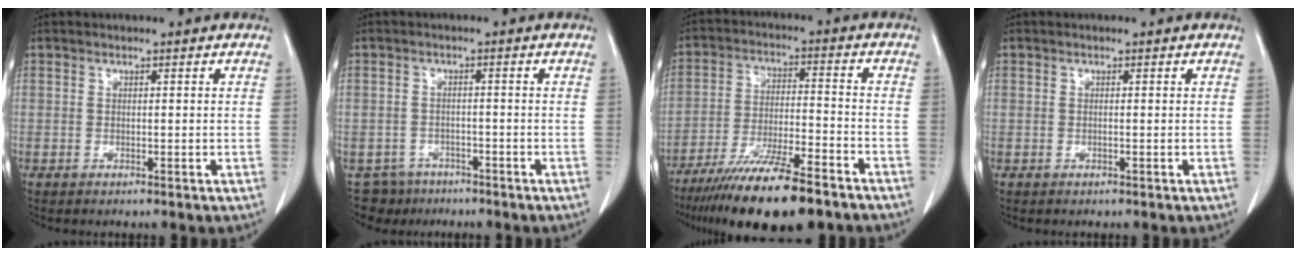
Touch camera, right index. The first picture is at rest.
{"total": 4.8, "force": [-3.5, 3.3, -0.5], "torque": [0.015, 0.006, -0.056]}
{"total": 16.9, "force": [-12.8, 2.3, 10.8], "torque": [-0.176, -0.031, -0.215]}
{"total": 0.0}